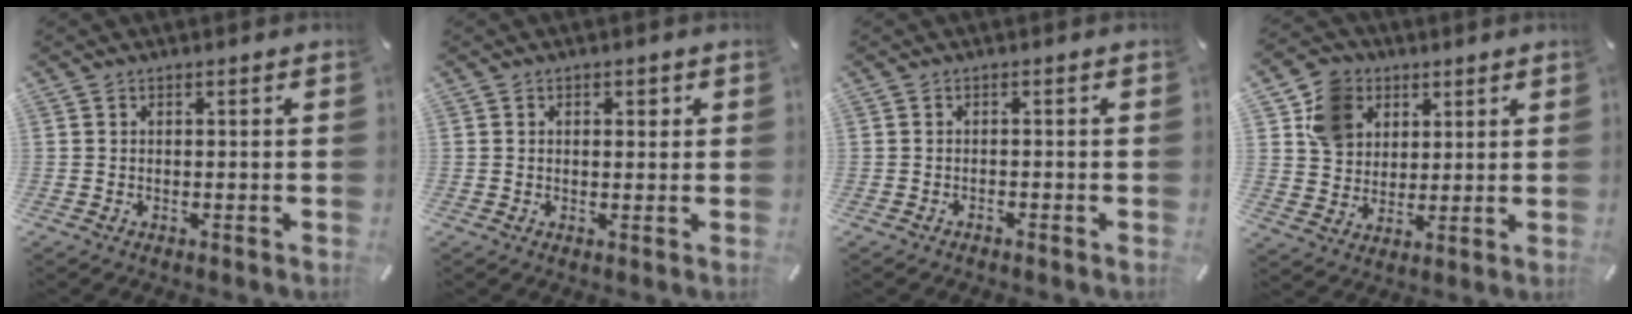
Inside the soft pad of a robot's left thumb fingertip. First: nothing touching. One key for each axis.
{"total": 1.5, "fx": 0.3, "fy": 1.2, "fz": 0.9, "tx": -0.004, "ty": 0.000, "tz": -0.001}
{"total": 1.1, "fx": -1.1, "fy": 0.3, "fz": 0.2, "tx": -0.006, "ty": 0.004, "tz": -0.022}
{"total": 10.4, "fx": 4.4, "fy": 9.0, "fz": 2.9, "tx": -0.057, "ty": -0.005, "tz": 0.088}